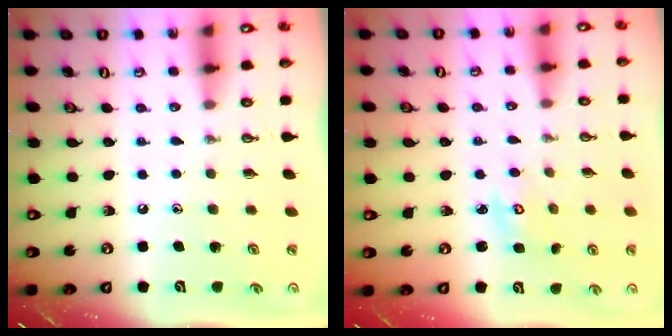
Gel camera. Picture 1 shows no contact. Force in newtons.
{"total": 3.7, "press": 3.7, "slide": 0.4}